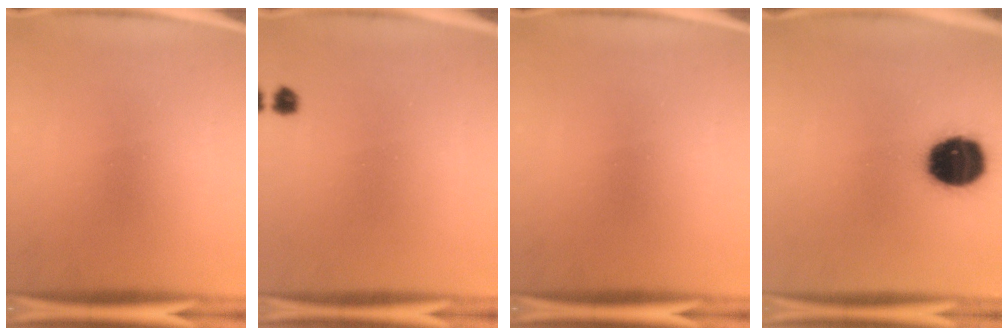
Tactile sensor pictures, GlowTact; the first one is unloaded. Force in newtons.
{"total": 1.4}
{"total": 0.0}
{"total": 16.3}